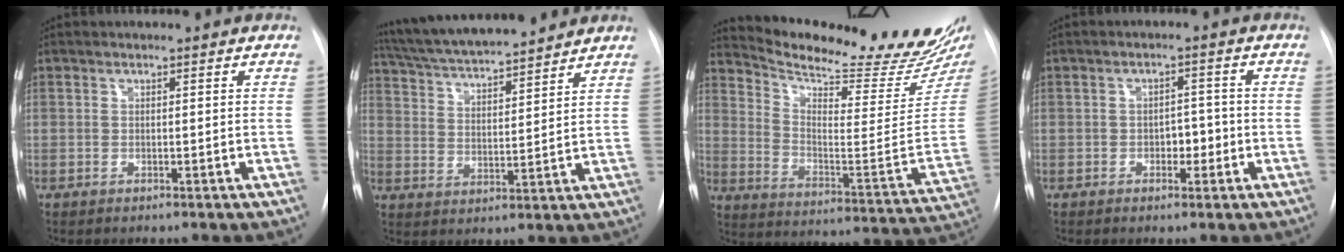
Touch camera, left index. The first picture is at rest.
{"total": 16.1, "force": [14.4, 1.5, 7.1], "torque": [-0.126, 0.016, 0.238]}
{"total": 25.8, "force": [23.5, 1.8, 10.6], "torque": [-0.168, -0.119, 0.313]}
{"total": 3.0, "force": [-1.4, 1.7, 2.0], "torque": [-0.020, 0.001, -0.019]}